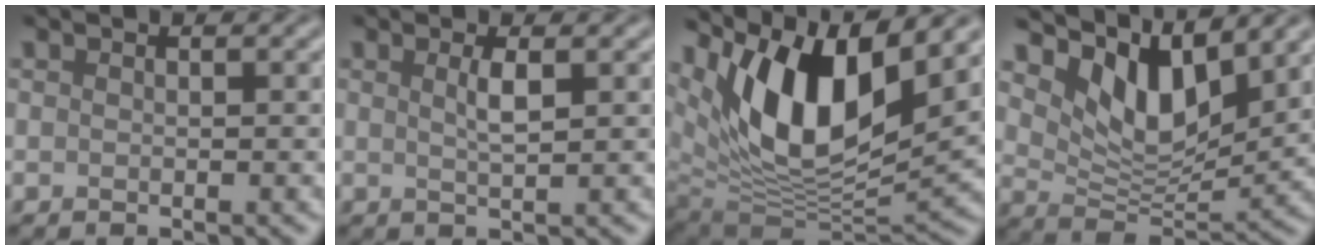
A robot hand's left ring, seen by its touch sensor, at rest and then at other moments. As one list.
[{"total": 1.7, "force": [0.6, 0.4, 1.6], "torque": [-0.028, 0.000, 0.008]}, {"total": 12.4, "force": [6.0, 5.2, 9.5], "torque": [-0.168, -0.003, 0.114]}, {"total": 7.4, "force": [4.6, 3.2, 4.8], "torque": [-0.090, -0.007, 0.079]}]